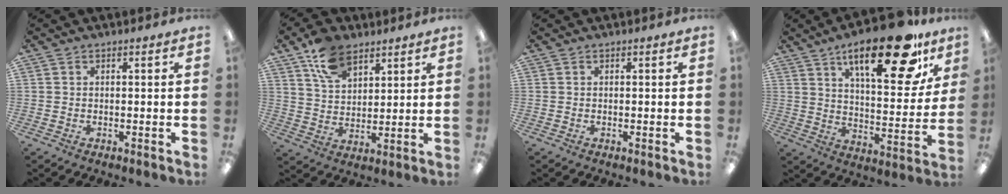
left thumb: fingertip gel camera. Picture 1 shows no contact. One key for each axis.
{"total": 11.1, "fx": 7.2, "fy": 6.6, "fz": 5.4, "tx": -0.102, "ty": -0.020, "tz": 0.136}
{"total": 0.0}
{"total": 23.3, "fx": 14.3, "fy": 8.1, "fz": 16.5, "tx": -0.236, "ty": -0.076, "tz": 0.223}